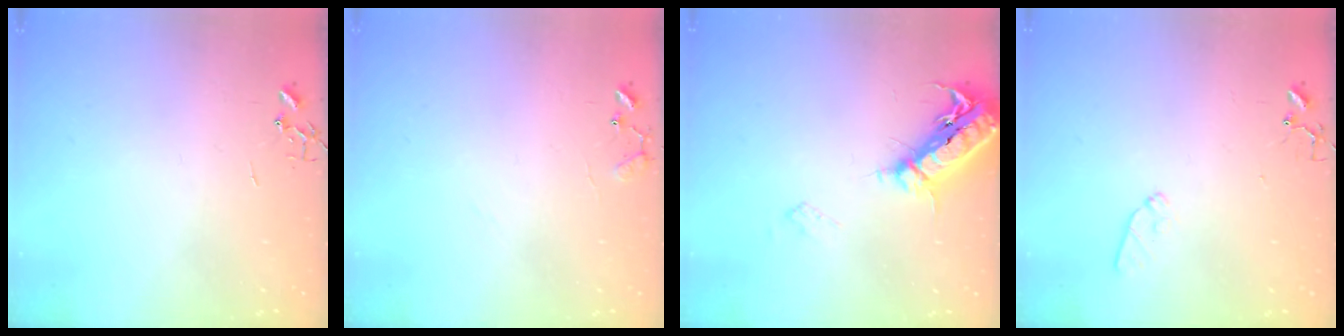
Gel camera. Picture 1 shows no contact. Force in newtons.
{"total": 8.6, "press": 8.6, "slide": 0.5}
{"total": 17.6, "press": 17.3, "slide": 3.5}
{"total": 7.6, "press": 7.6, "slide": 0.6}